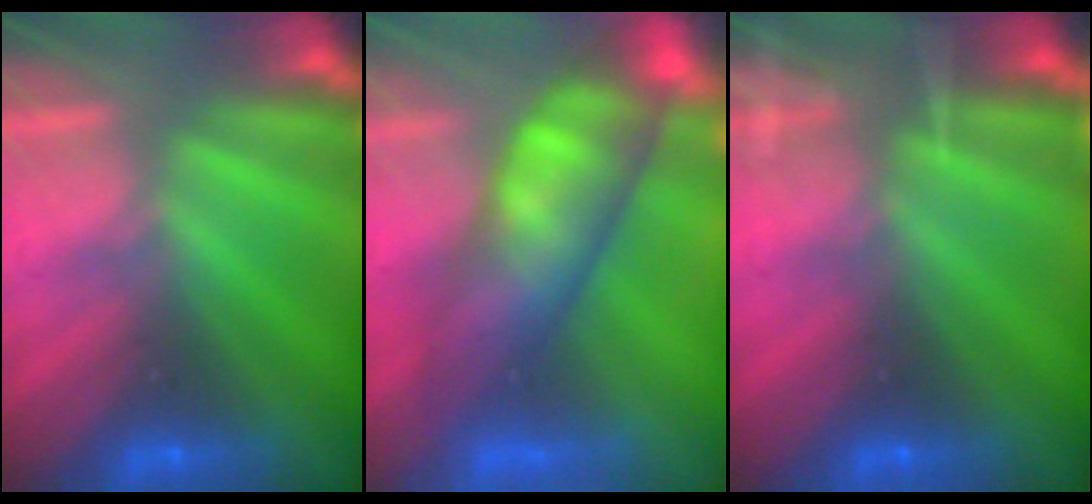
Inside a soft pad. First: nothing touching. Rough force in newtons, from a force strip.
{"total": 7.5}
{"total": 7.8}